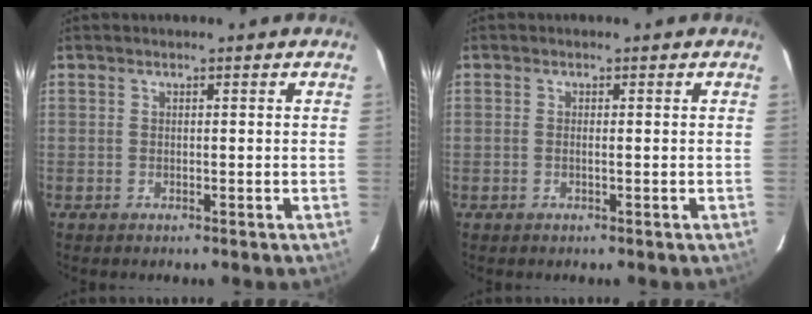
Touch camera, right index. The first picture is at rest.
{"total": 0.7, "force": [-0.2, -0.1, 0.7], "torque": [-0.014, 0.000, -0.005]}